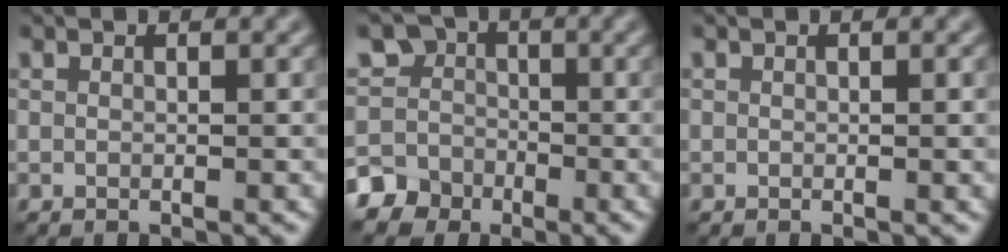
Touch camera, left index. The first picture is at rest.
{"total": 7.5, "force": [-3.3, 6.5, 1.6], "torque": [-0.022, -0.004, -0.081]}
{"total": 1.3, "force": [0.0, 0.7, 1.2], "torque": [-0.011, -0.004, 0.000]}